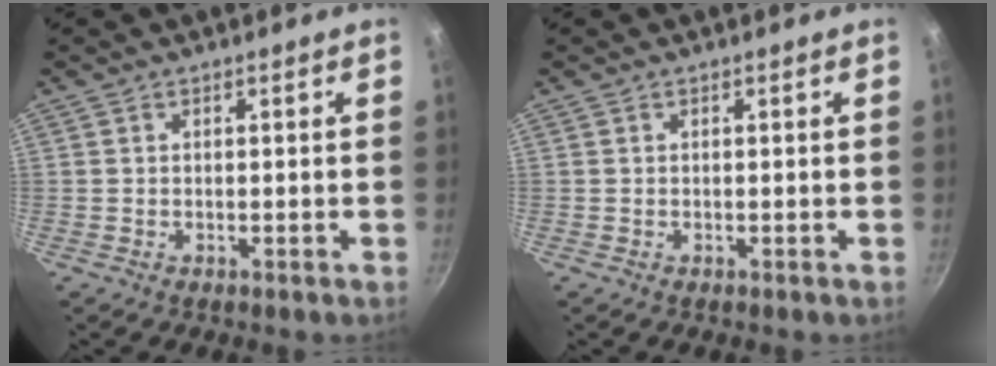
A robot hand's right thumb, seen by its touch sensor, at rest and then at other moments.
{"total": 0.0}